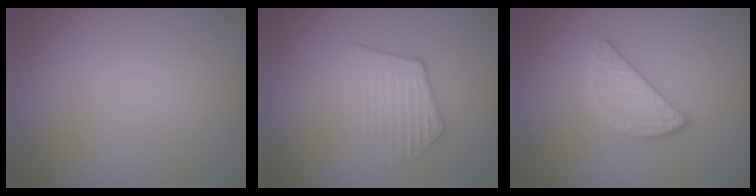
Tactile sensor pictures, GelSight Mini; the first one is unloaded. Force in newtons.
{"total": 2.3, "press": 1.8, "slide": 1.4}
{"total": 2.9, "press": 2.9, "slide": 0.3}